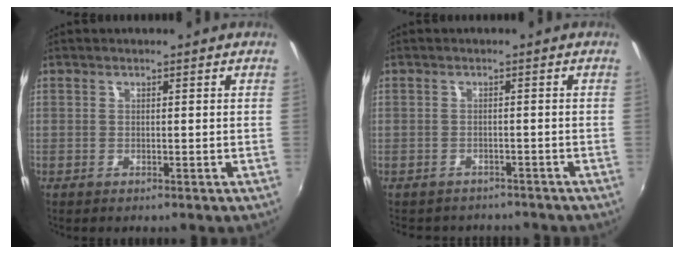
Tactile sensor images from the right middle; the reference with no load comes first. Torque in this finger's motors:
{"motor_torque": [1.05, -1.09, 0.04, -0.01]}